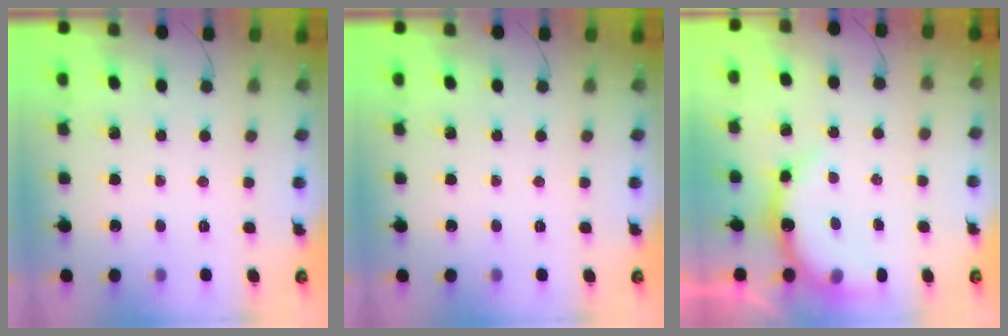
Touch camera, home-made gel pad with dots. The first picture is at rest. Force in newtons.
{"total": 0.0}
{"total": 8.2, "press": 8.1, "slide": 1.2}